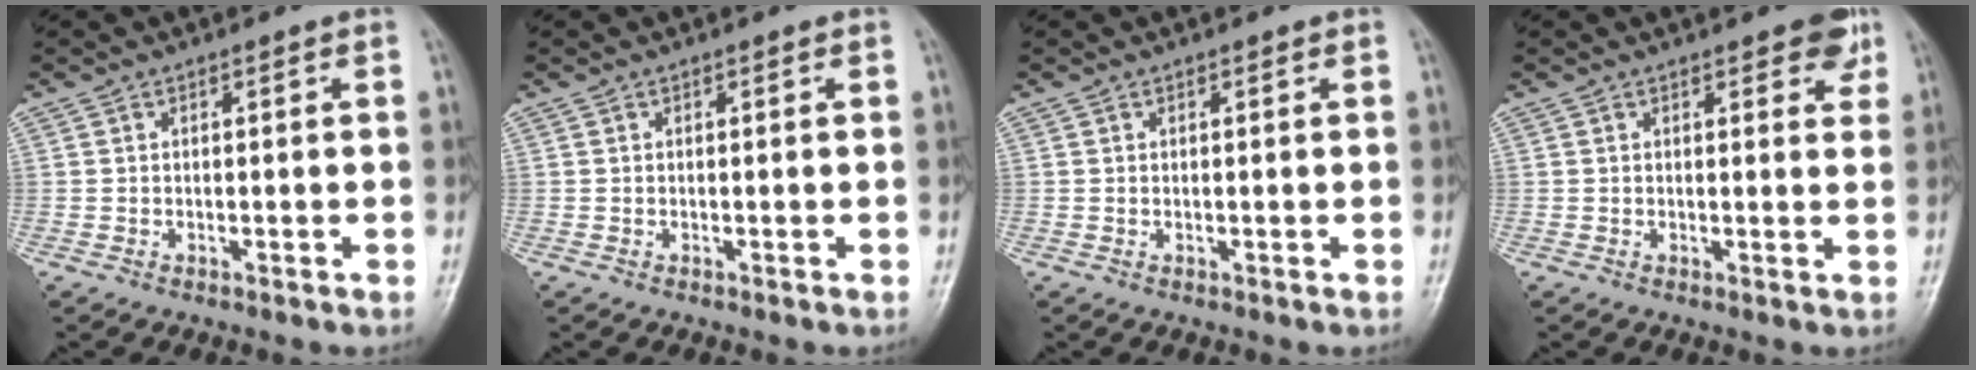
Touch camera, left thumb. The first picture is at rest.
{"total": 0.0}
{"total": 0.0}
{"total": 4.3, "force": [2.6, 1.9, 2.8], "torque": [-0.012, -0.009, 0.026]}